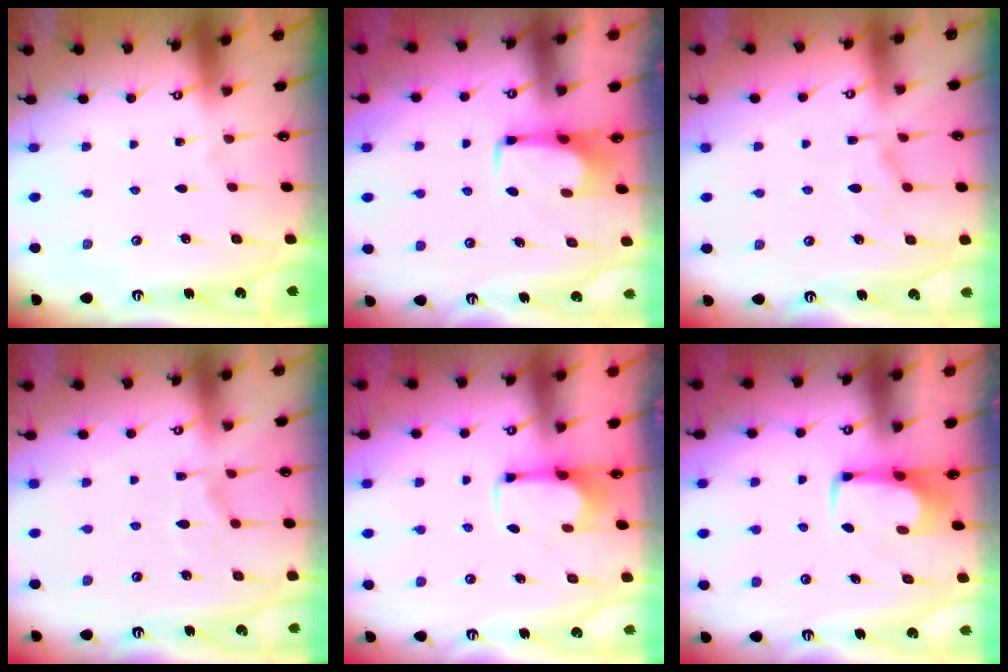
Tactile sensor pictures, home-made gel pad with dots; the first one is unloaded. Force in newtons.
{"total": 1.0, "press": 0.9, "slide": 0.4}
{"total": 1.4, "press": 0.3, "slide": 1.4}
{"total": 6.0, "press": 5.8, "slide": 1.3}
{"total": 2.6, "press": 2.5, "slide": 0.9}
{"total": 1.7, "press": 1.5, "slide": 0.7}